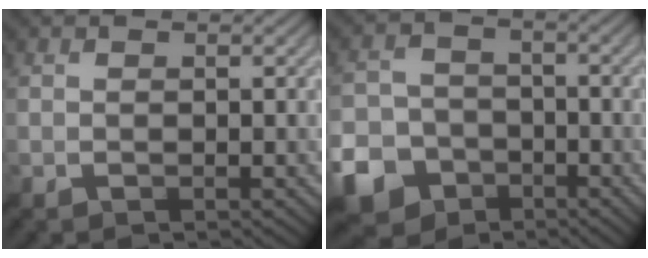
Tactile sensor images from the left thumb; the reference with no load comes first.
{"total": 8.5, "force": [-5.0, 6.0, 3.3], "torque": [-0.088, -0.017, -0.105]}